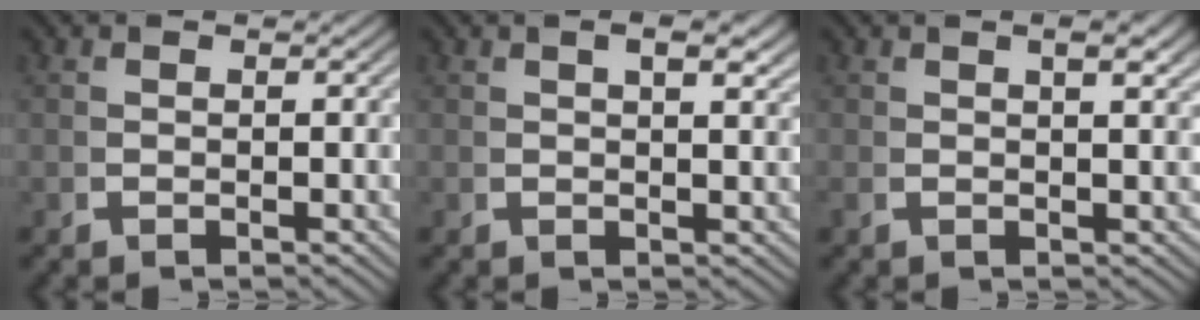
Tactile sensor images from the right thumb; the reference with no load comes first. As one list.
[{"total": 2.8, "force": [1.4, 0.9, 2.3], "torque": [-0.023, 0.009, 0.021]}, {"total": 2.5, "force": [1.1, 0.7, 2.2], "torque": [-0.028, 0.006, 0.017]}]